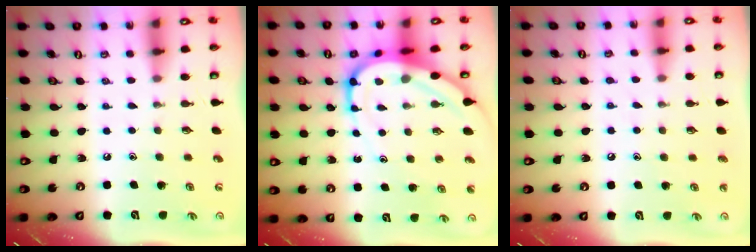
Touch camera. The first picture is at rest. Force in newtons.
{"total": 12.4, "press": 12.3, "slide": 1.2}
{"total": 5.0, "press": 5.0, "slide": 0.5}